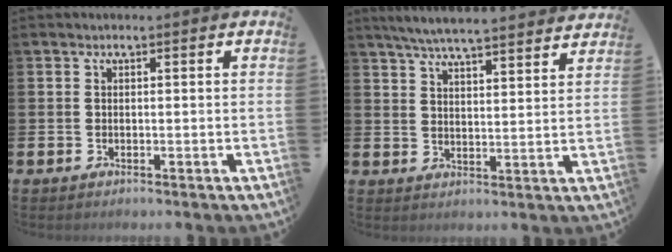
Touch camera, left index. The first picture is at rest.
{"total": 6.1, "force": [5.8, 0.1, 1.7], "torque": [-0.047, -0.033, 0.102]}